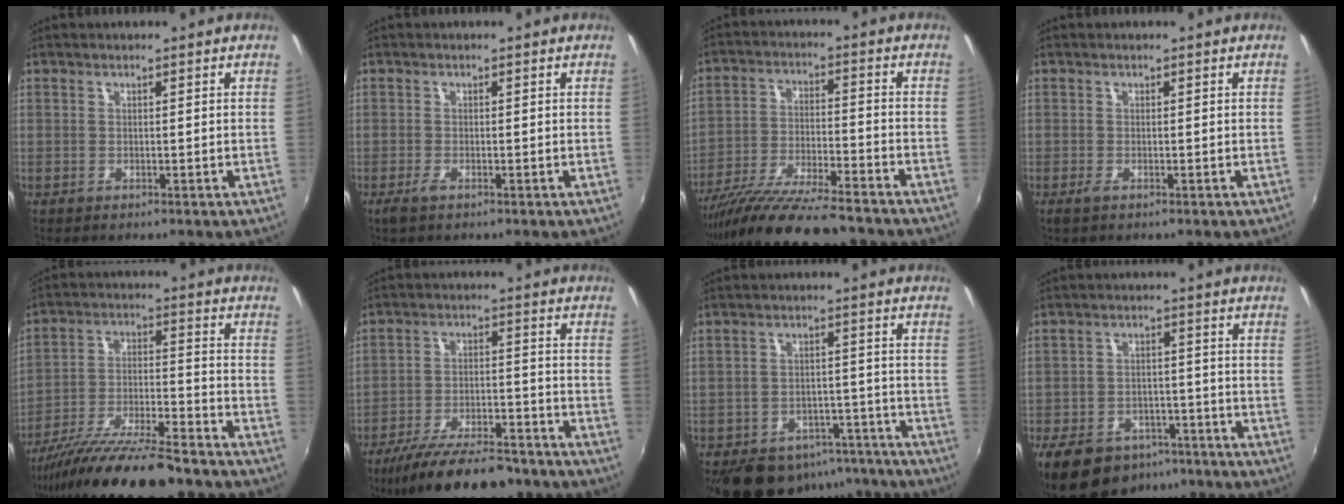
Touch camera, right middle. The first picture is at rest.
{"total": 1.7, "force": [-1.1, 0.4, 1.2], "torque": [-0.026, -0.006, -0.021]}
{"total": 17.3, "force": [-14.8, 2.0, 8.8], "torque": [-0.177, -0.044, -0.247]}
{"total": 1.0, "force": [-0.6, 0.2, 0.8], "torque": [-0.017, -0.004, -0.012]}
{"total": 17.5, "force": [-14.4, 2.2, 9.6], "torque": [-0.189, -0.035, -0.244]}
{"total": 18.6, "force": [-15.3, 5.3, 9.2], "torque": [-0.176, -0.021, -0.228]}
{"total": 16.0, "force": [-12.2, 8.3, 6.0], "torque": [-0.126, 0.017, -0.148]}
{"total": 14.9, "force": [-10.4, 8.5, 6.3], "torque": [-0.151, -0.002, -0.146]}